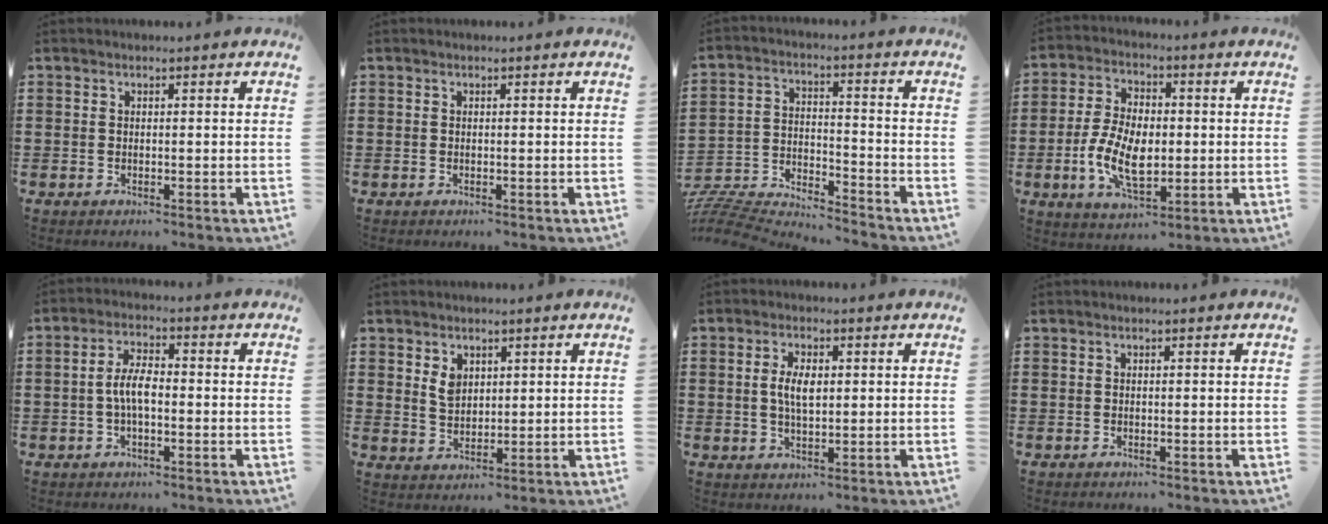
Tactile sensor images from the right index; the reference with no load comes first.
{"total": 0.0}
{"total": 6.6, "force": [-6.5, 0.0, 0.5], "torque": [-0.030, -0.008, -0.139]}
{"total": 9.1, "force": [-1.5, 4.9, 7.5], "torque": [-0.164, 0.005, -0.031]}
{"total": 5.2, "force": [-0.7, 2.2, 4.7], "torque": [-0.104, 0.001, -0.020]}
{"total": 3.2, "force": [1.7, 2.3, 1.6], "torque": [-0.039, 0.007, 0.031]}
{"total": 4.4, "force": [0.4, 2.0, 3.8], "torque": [-0.069, 0.005, 0.004]}
{"total": 0.0}